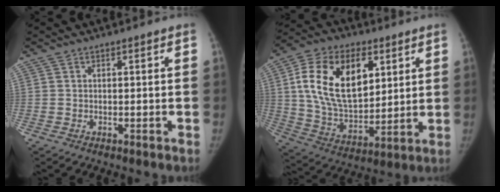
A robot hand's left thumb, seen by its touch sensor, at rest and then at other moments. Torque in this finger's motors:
{"motor_torque": [0.32, 0.98, 1.71, -1.06, 0.15]}